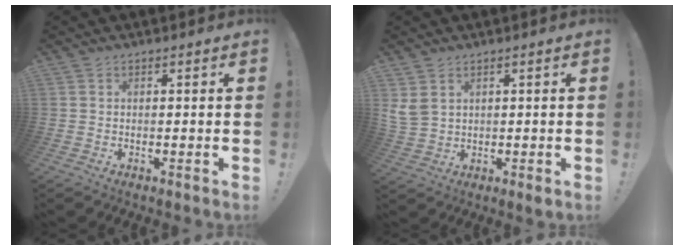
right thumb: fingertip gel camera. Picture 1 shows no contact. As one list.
[{"total": 5.1, "force": [1.8, 3.6, 3.1], "torque": [-0.061, 0.000, 0.042]}]